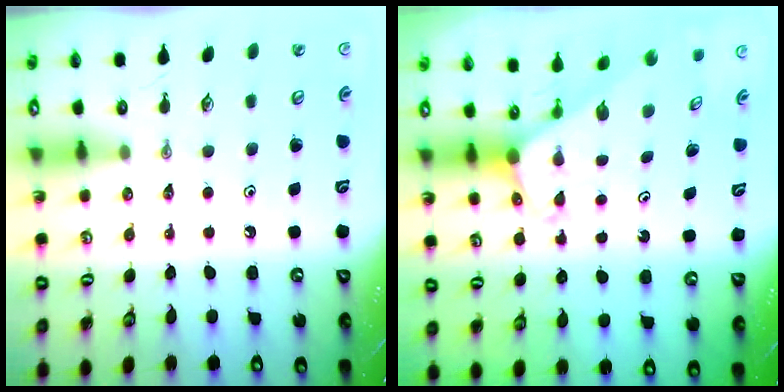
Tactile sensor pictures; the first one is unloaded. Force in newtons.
{"total": 2.0, "press": 2.0, "slide": 0.1}